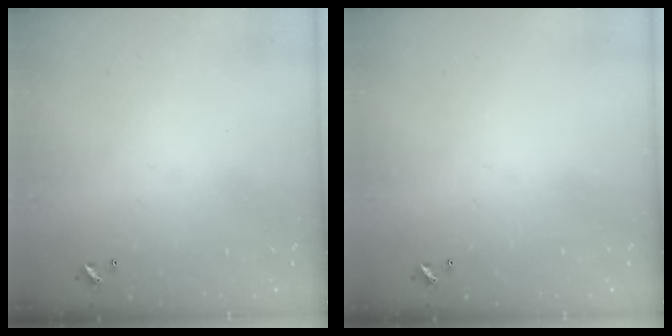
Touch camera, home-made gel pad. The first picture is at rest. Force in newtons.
{"total": 0.0}